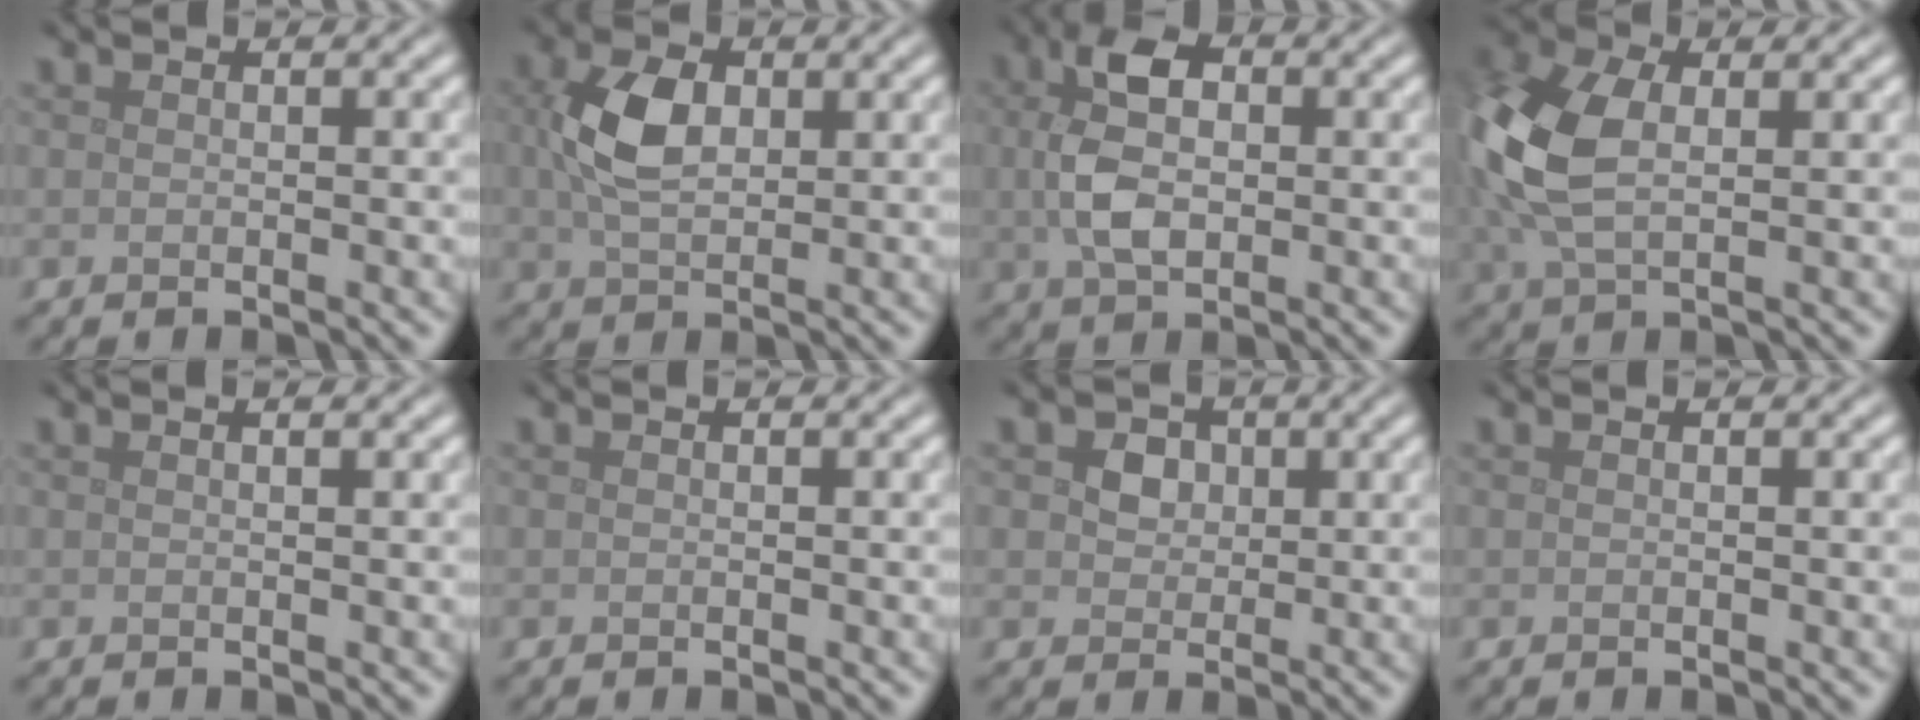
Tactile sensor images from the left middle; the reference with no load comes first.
{"total": 5.0, "force": [0.9, 3.2, 3.7], "torque": [-0.090, 0.000, 0.018]}
{"total": 5.5, "force": [0.5, 3.3, 4.3], "torque": [-0.093, 0.007, 0.007]}
{"total": 9.0, "force": [0.7, 5.7, 6.9], "torque": [-0.195, 0.000, 0.015]}
{"total": 1.1, "force": [0.7, 0.3, 0.8], "torque": [-0.011, 0.002, 0.002]}
{"total": 0.0}
{"total": 2.7, "force": [1.0, 2.2, 1.3], "torque": [-0.026, -0.001, 0.012]}
{"total": 0.0}